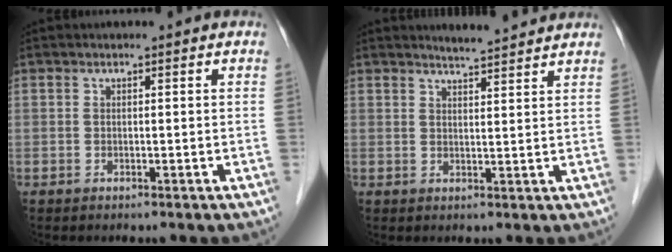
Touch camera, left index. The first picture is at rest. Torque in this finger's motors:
{"motor_torque": [-0.46, -0.45, 0.10, 0.03]}